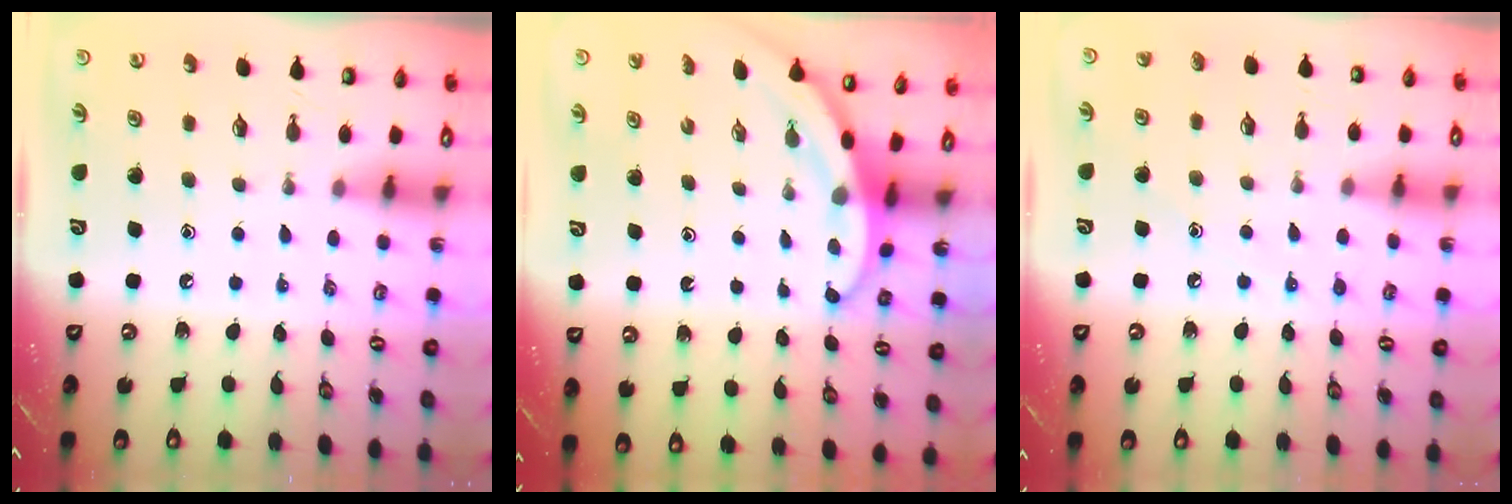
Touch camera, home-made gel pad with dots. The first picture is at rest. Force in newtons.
{"total": 3.3, "press": 3.3, "slide": 0.2}
{"total": 5.7, "press": 5.6, "slide": 0.6}